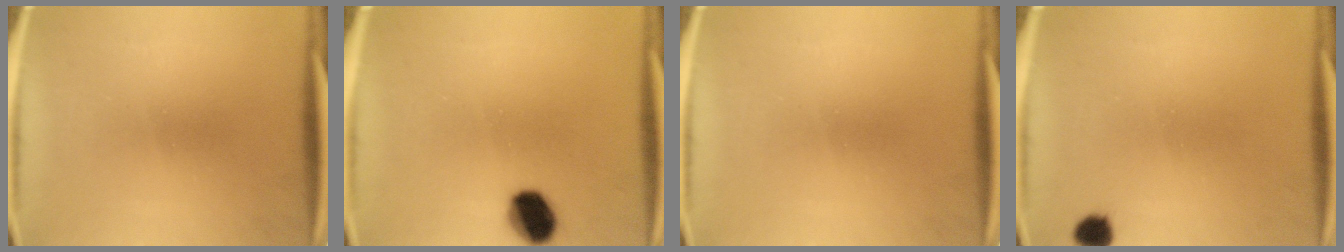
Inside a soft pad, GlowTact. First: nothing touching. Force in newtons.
{"total": 8.1}
{"total": 0.0}
{"total": 2.8}